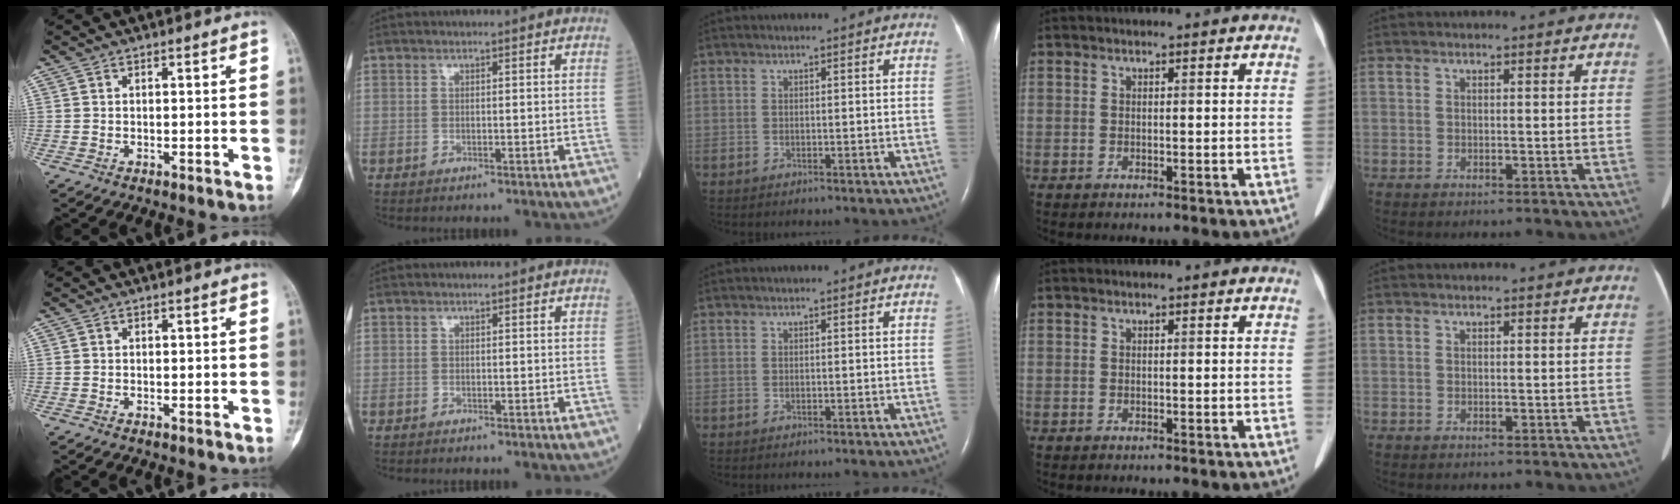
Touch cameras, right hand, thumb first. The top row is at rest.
{}